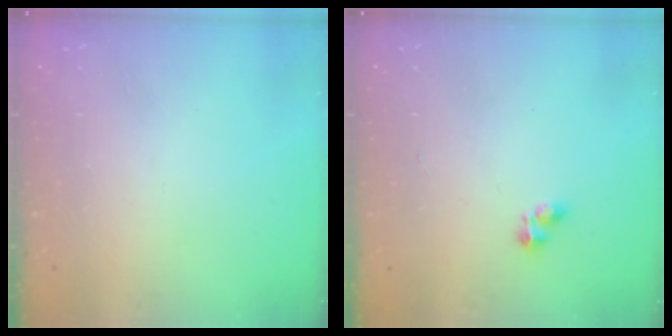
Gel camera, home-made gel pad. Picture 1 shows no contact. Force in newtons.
{"total": 2.7, "press": 2.7, "slide": 0.4}